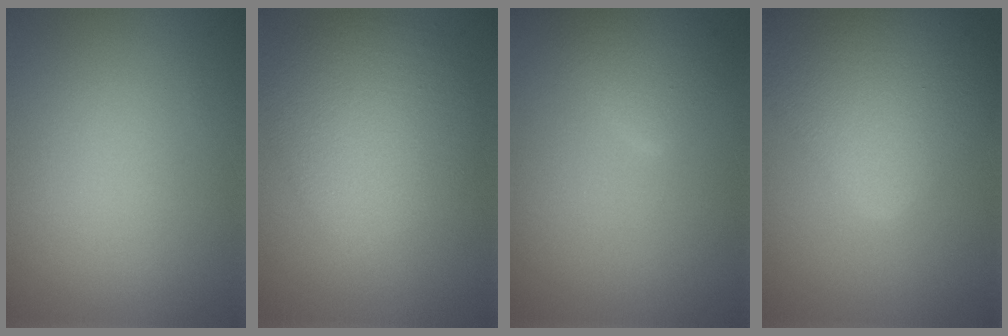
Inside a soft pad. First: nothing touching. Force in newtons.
{"total": 6.4, "press": 6.4, "slide": 0.3}
{"total": 2.6, "press": 2.6, "slide": 0.1}
{"total": 7.8, "press": 7.8, "slide": 0.2}